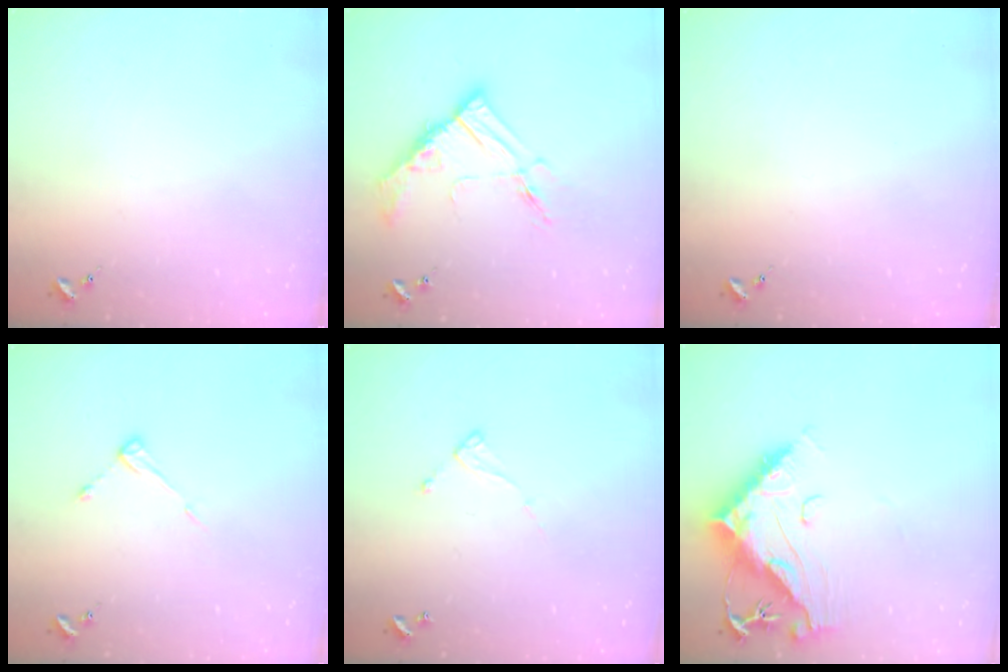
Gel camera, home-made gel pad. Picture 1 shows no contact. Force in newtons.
{"total": 12.4, "press": 12.4, "slide": 0.9}
{"total": 0.0}
{"total": 4.7, "press": 4.7, "slide": 0.4}
{"total": 6.4, "press": 6.4, "slide": 0.4}
{"total": 14.6, "press": 14.5, "slide": 1.5}